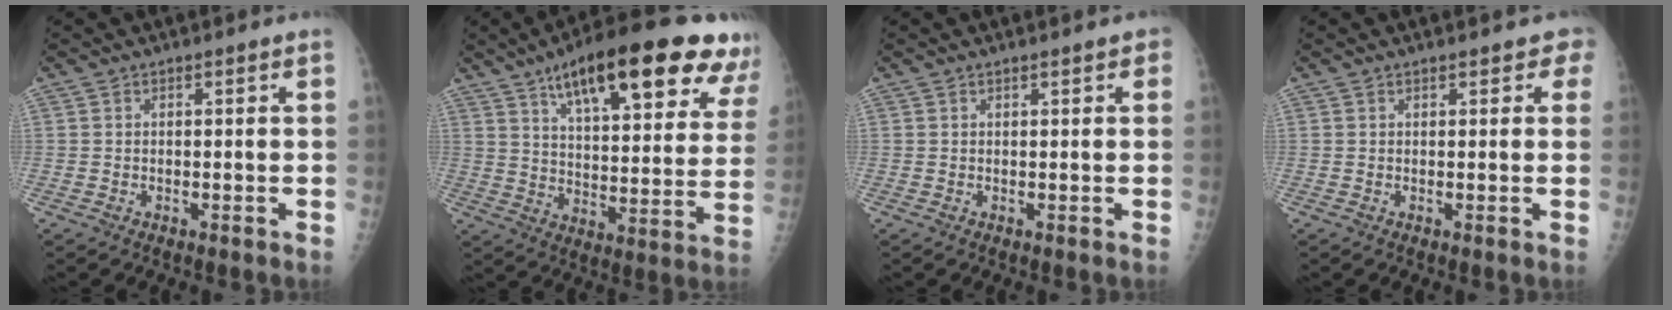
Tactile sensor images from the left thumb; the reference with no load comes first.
{"total": 26.9, "force": [15.7, 8.1, 20.2], "torque": [-0.259, -0.030, 0.229]}
{"total": 1.1, "force": [0.7, 0.5, 0.7], "torque": [-0.002, 0.001, 0.005]}
{"total": 2.2, "force": [1.6, 1.3, 0.8], "torque": [0.020, -0.001, 0.009]}